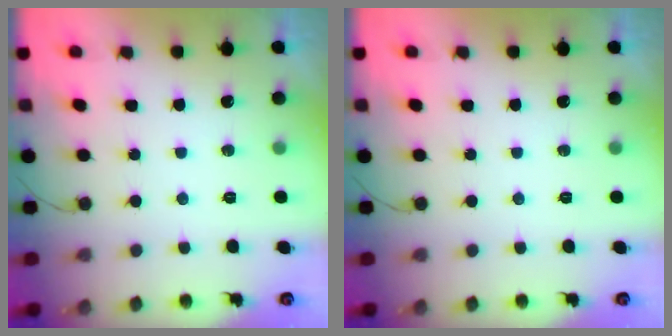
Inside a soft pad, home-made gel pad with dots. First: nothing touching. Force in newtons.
{"total": 0.0}